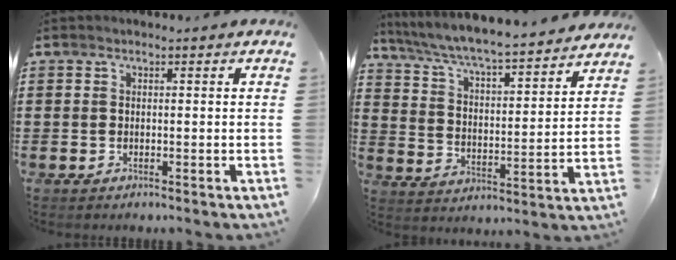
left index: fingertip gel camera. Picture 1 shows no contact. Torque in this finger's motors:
{"motor_torque": [2.14, 0.00, 0.38, 0.21]}